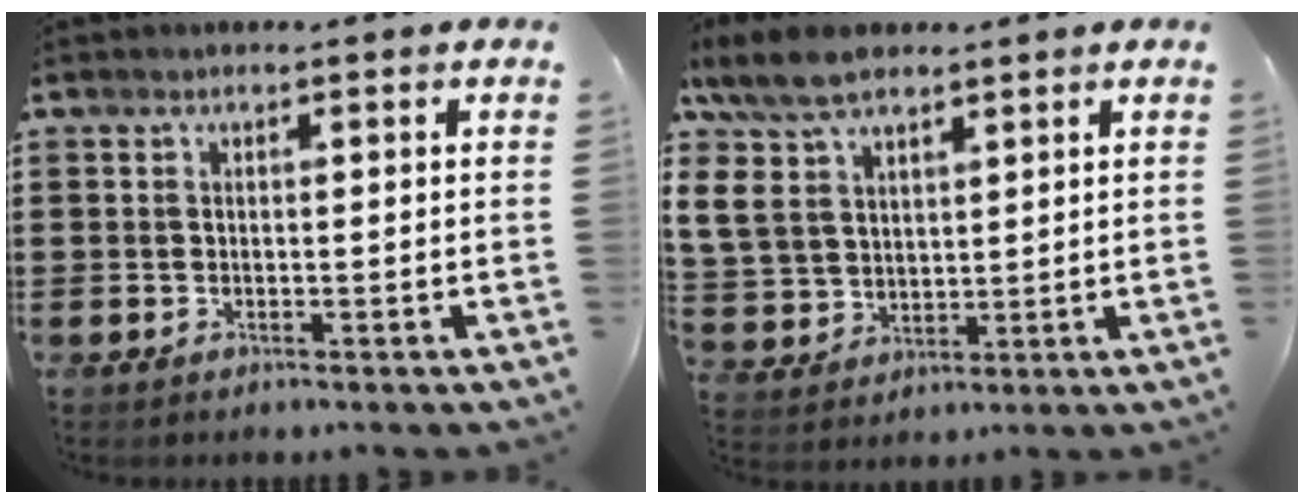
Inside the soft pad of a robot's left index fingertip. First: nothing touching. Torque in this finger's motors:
{"motor_torque": [2.14, 0.00, 0.68, 0.17]}